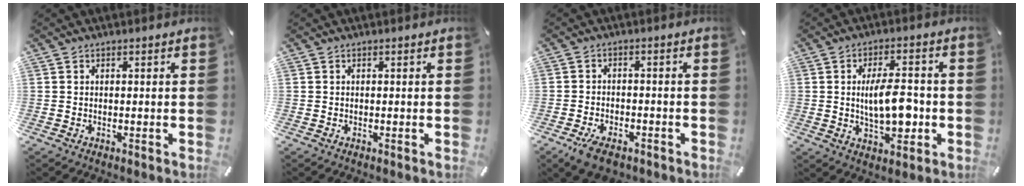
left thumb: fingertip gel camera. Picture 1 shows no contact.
{"total": 0.0}
{"total": 5.3, "force": [-3.5, 2.7, 2.8], "torque": [-0.061, 0.016, -0.066]}
{"total": 11.2, "force": [-0.6, 5.6, 9.7], "torque": [-0.161, 0.001, -0.014]}